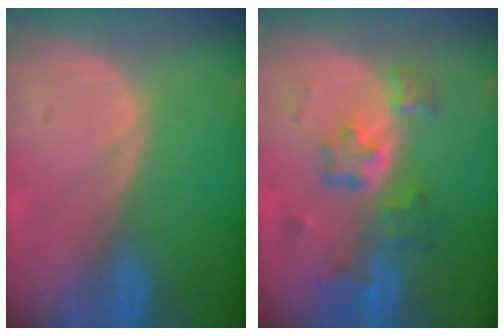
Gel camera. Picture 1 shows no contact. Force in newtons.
{"total": 7.2, "press": 6.4, "slide": 3.1}